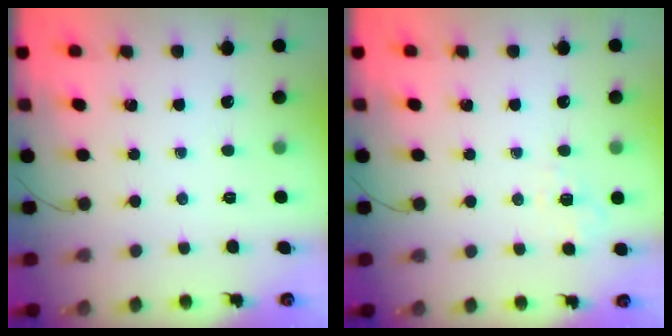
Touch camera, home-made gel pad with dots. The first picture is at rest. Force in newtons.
{"total": 2.4, "press": 1.7, "slide": 1.7}